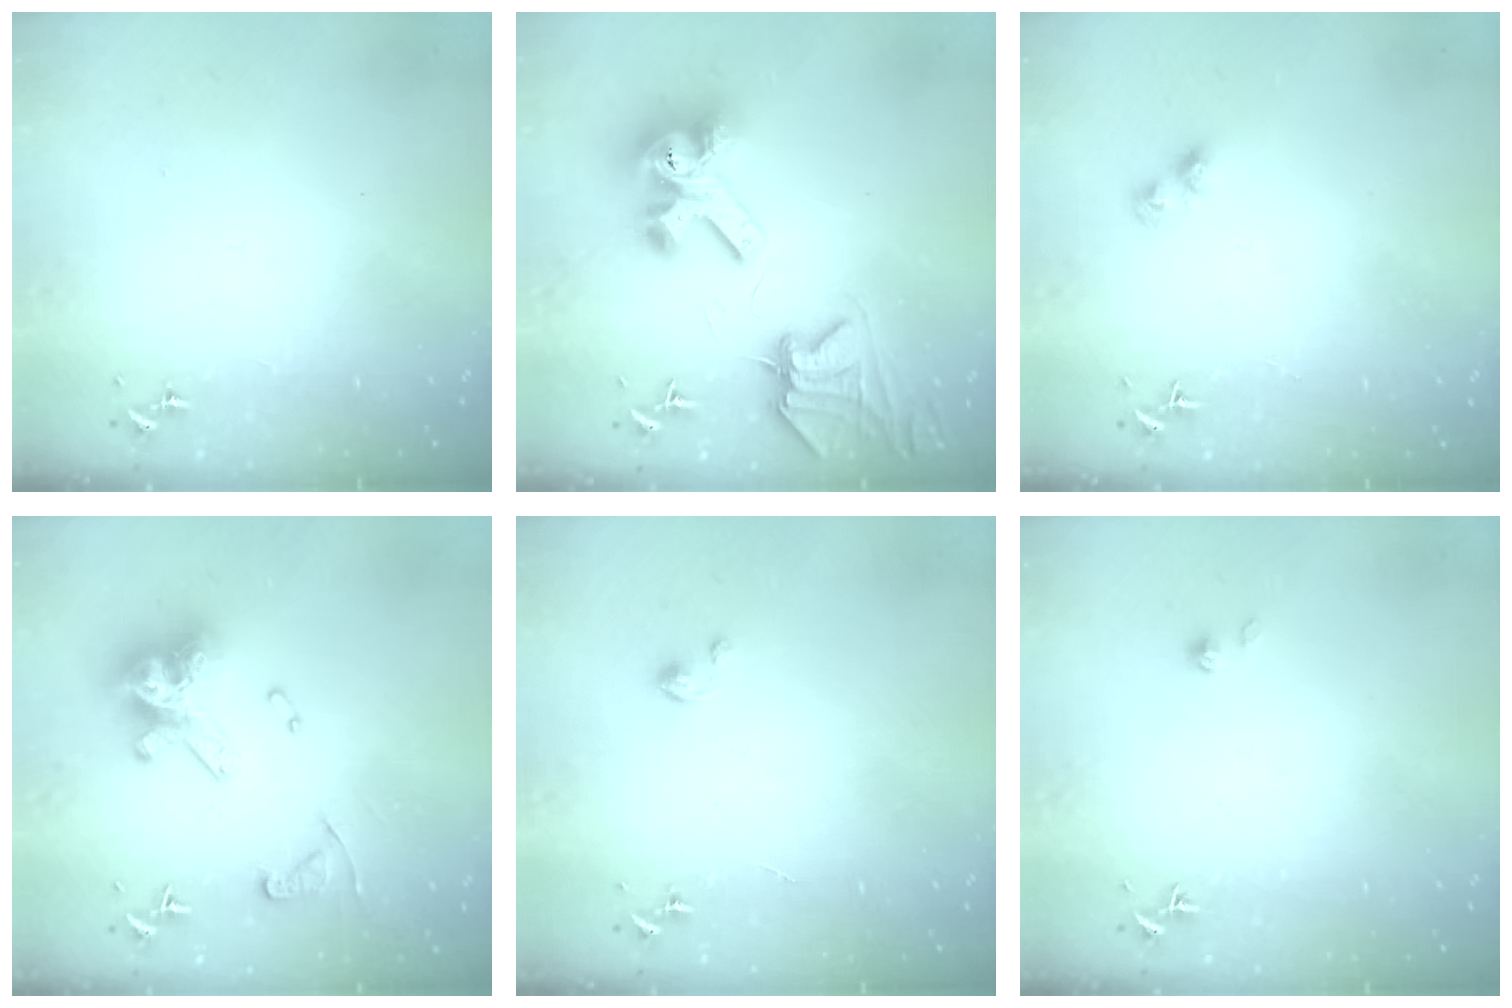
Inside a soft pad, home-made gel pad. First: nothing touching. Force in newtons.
{"total": 13.7, "press": 13.6, "slide": 1.6}
{"total": 3.9, "press": 3.9, "slide": 0.4}
{"total": 17.3, "press": 17.2, "slide": 1.6}
{"total": 1.1, "press": 1.1, "slide": 0.3}
{"total": 2.2, "press": 2.2, "slide": 0.2}